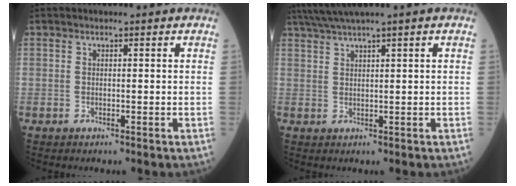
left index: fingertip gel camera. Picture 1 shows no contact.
{"total": 4.5, "force": [3.5, -1.1, 2.6], "torque": [-0.060, 0.016, 0.073]}